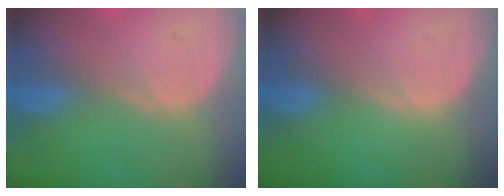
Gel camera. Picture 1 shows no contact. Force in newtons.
{"total": 0.0}